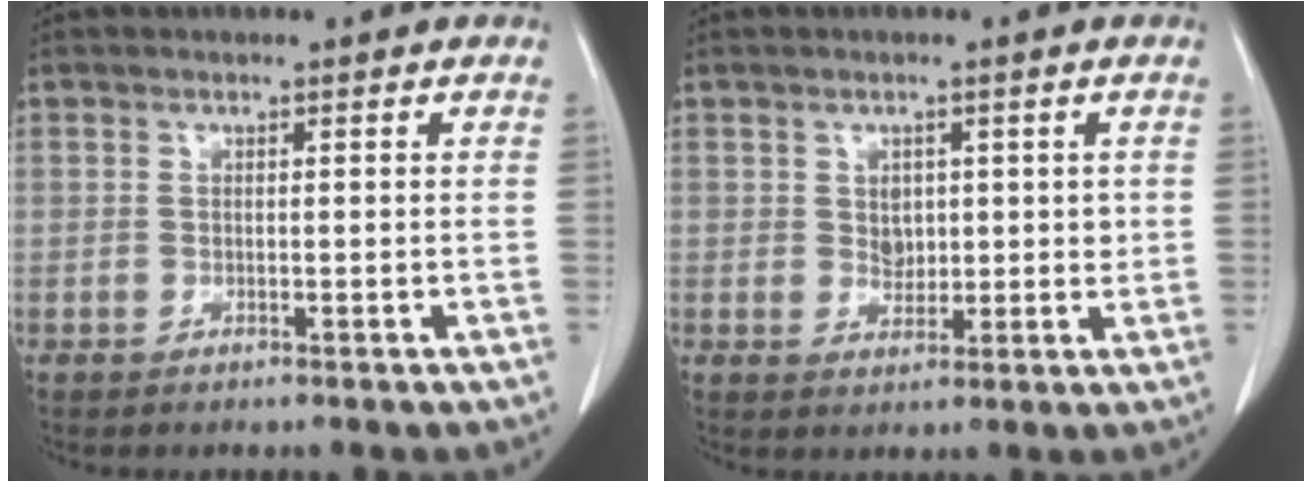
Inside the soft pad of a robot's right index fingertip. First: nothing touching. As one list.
[{"total": 3.5, "force": [0.8, 2.7, 2.1], "torque": [-0.028, 0.001, 0.018]}]